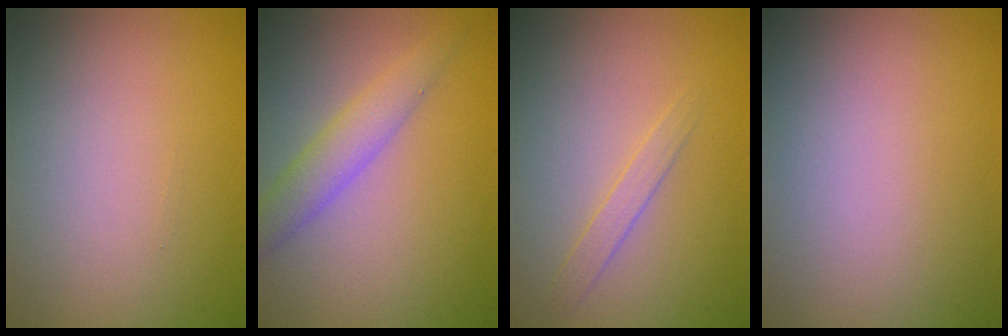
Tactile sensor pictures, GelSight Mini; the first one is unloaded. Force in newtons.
{"total": 3.0, "press": 3.0, "slide": 0.1}
{"total": 1.2, "press": 1.2, "slide": 0.0}
{"total": 0.0}